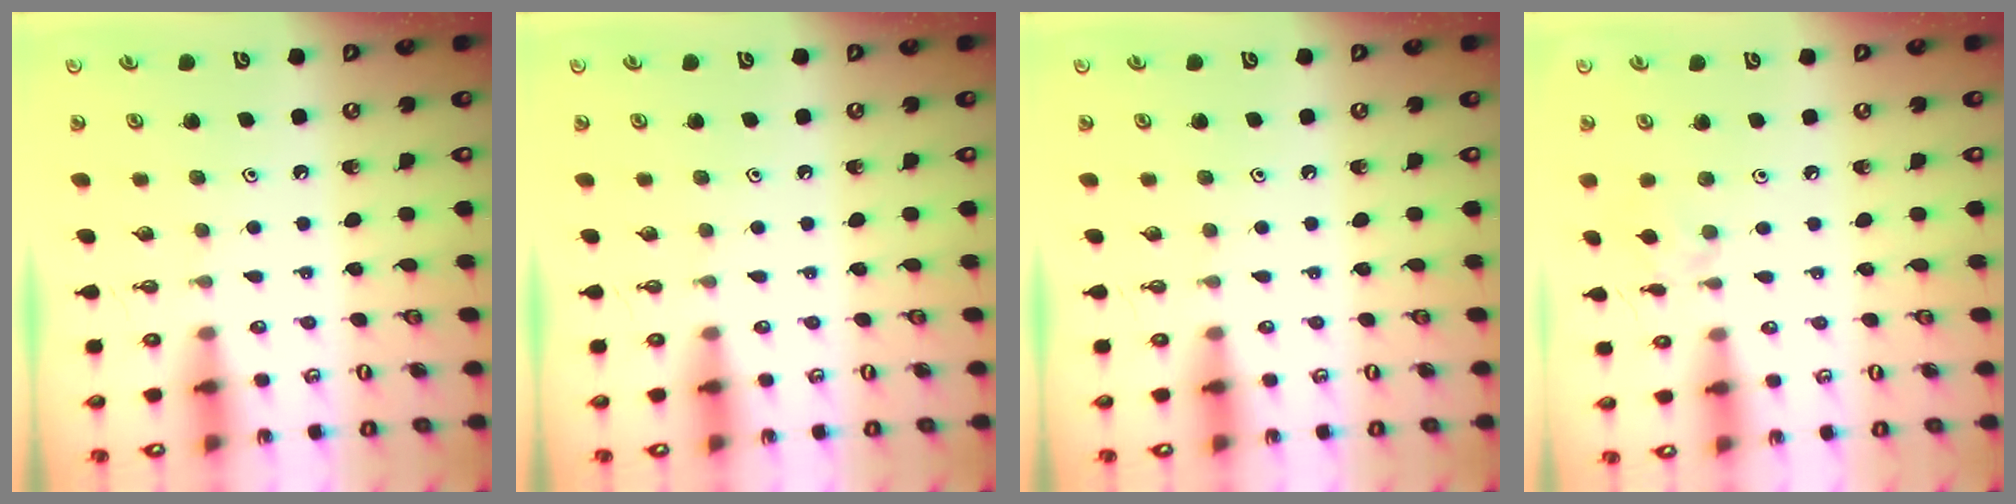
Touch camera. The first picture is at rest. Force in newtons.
{"total": 0.0}
{"total": 0.0}
{"total": 2.4, "press": 2.3, "slide": 0.5}